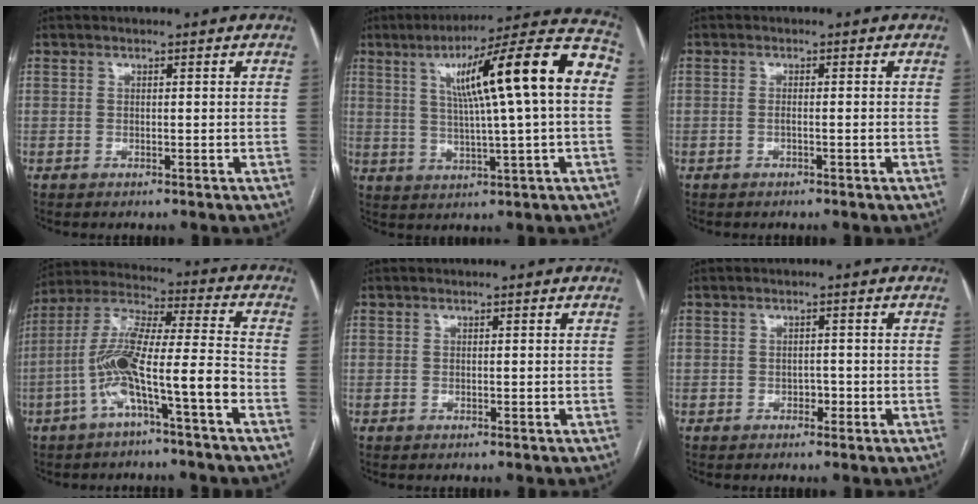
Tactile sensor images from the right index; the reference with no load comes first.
{"total": 18.7, "force": [3.6, 0.5, 18.3], "torque": [-0.264, 0.030, 0.047]}
{"total": 1.0, "force": [-0.3, 0.1, 1.0], "torque": [-0.019, 0.001, -0.001]}
{"total": 12.6, "force": [-5.0, 0.8, 11.6], "torque": [-0.228, 0.027, -0.092]}
{"total": 0.0}
{"total": 1.4, "force": [-0.5, 1.0, 0.7], "torque": [-0.006, 0.005, -0.007]}